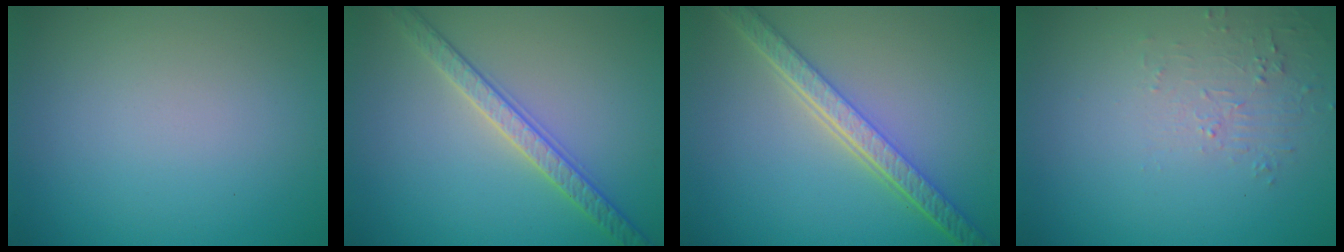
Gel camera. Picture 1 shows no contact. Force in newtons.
{"total": 3.3, "press": 3.2, "slide": 0.7}
{"total": 5.7, "press": 4.3, "slide": 3.7}
{"total": 1.6, "press": 0.4, "slide": 1.6}